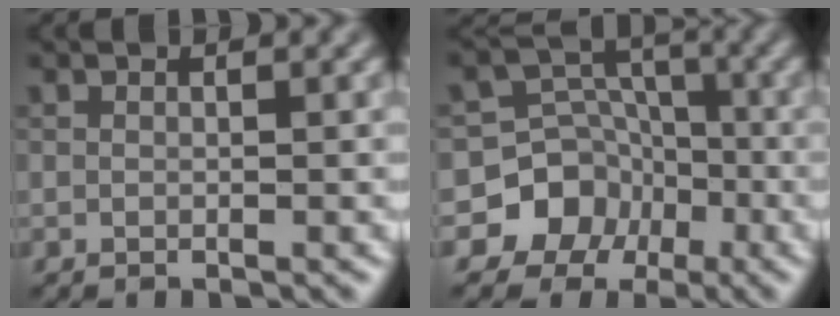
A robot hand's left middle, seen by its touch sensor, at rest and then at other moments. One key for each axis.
{"total": 6.9, "fx": -3.4, "fy": 6.0, "fz": 0.6, "tx": 0.020, "ty": 0.003, "tz": -0.083}